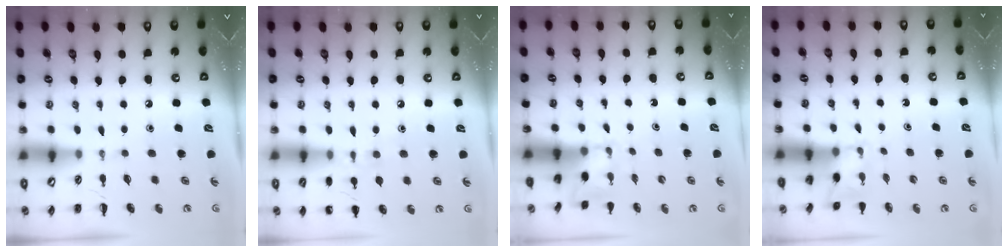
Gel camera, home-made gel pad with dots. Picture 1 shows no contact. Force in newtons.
{"total": 7.7, "press": 7.5, "slide": 2.1}
{"total": 1.7, "press": 1.6, "slide": 0.6}
{"total": 2.3, "press": 2.2, "slide": 0.7}